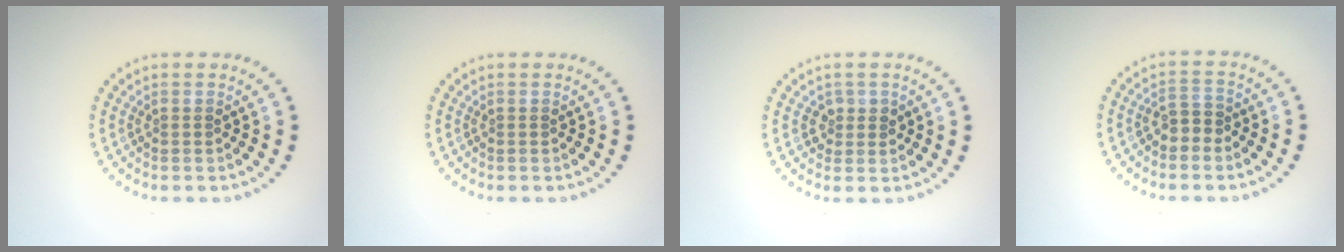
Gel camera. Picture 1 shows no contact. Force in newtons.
{"total": 0.0}
{"total": 1.4, "press": 1.2, "slide": 0.6}
{"total": 1.8, "press": 1.7, "slide": 0.8}